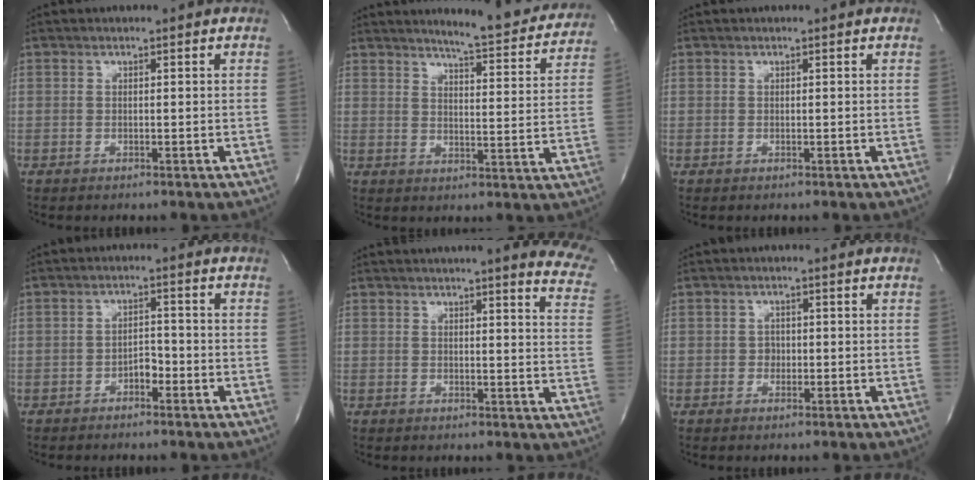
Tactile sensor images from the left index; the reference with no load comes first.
{"total": 13.2, "force": [12.4, 1.1, 4.3], "torque": [-0.054, -0.041, 0.141]}
{"total": 0.0}
{"total": 2.4, "force": [-1.5, 1.2, 1.5], "torque": [-0.018, 0.008, -0.026]}
{"total": 16.3, "force": [13.5, 2.0, 8.9], "torque": [-0.100, -0.028, 0.138]}
{"total": 1.2, "force": [-0.2, 1.1, 0.5], "torque": [-0.005, 0.005, -0.002]}